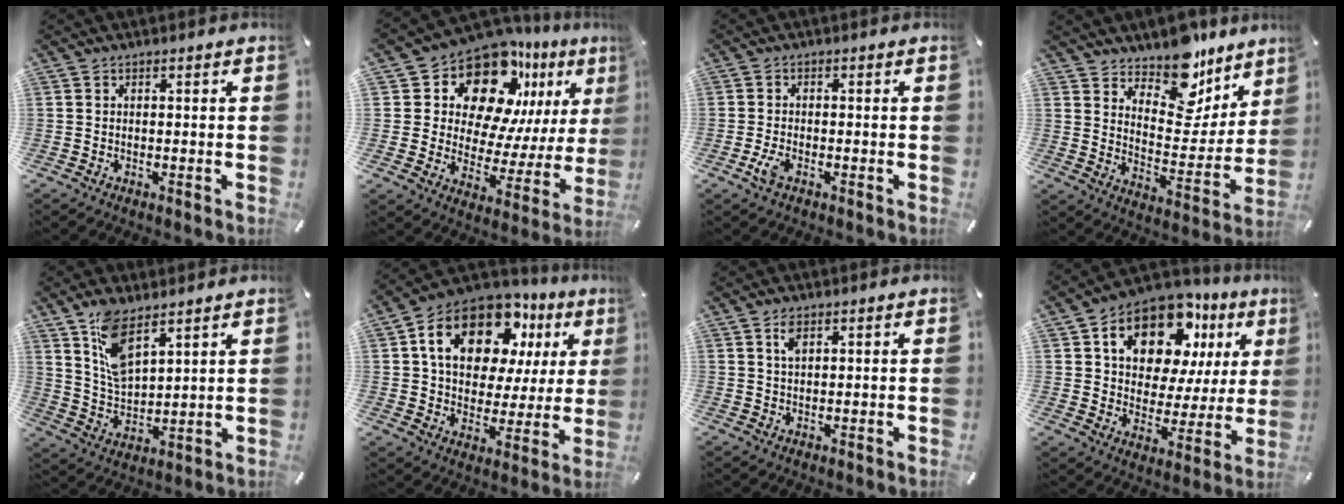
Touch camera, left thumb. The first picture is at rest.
{"total": 16.8, "force": [12.0, 9.5, 7.0], "torque": [-0.111, -0.107, 0.208]}
{"total": 3.2, "force": [-1.4, 1.6, 2.5], "torque": [-0.067, -0.004, -0.030]}
{"total": 15.9, "force": [12.5, 8.2, 5.2], "torque": [-0.064, -0.114, 0.224]}
{"total": 9.9, "force": [6.9, 4.1, 5.8], "torque": [-0.139, -0.027, 0.130]}
{"total": 18.7, "force": [8.5, 12.2, 11.2], "torque": [-0.191, -0.027, 0.152]}
{"total": 2.6, "force": [1.3, 1.1, 1.9], "torque": [-0.034, -0.001, 0.022]}
{"total": 15.9, "force": [8.8, 10.0, 8.7], "torque": [-0.144, -0.046, 0.155]}